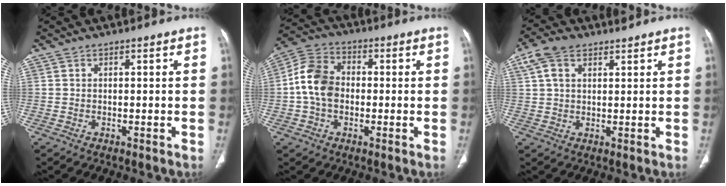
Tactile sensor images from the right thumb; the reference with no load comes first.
{"total": 10.0, "force": [-0.4, 7.4, 6.8], "torque": [-0.119, 0.025, -0.020]}
{"total": 6.5, "force": [3.6, 3.5, 4.1], "torque": [-0.082, 0.013, 0.073]}